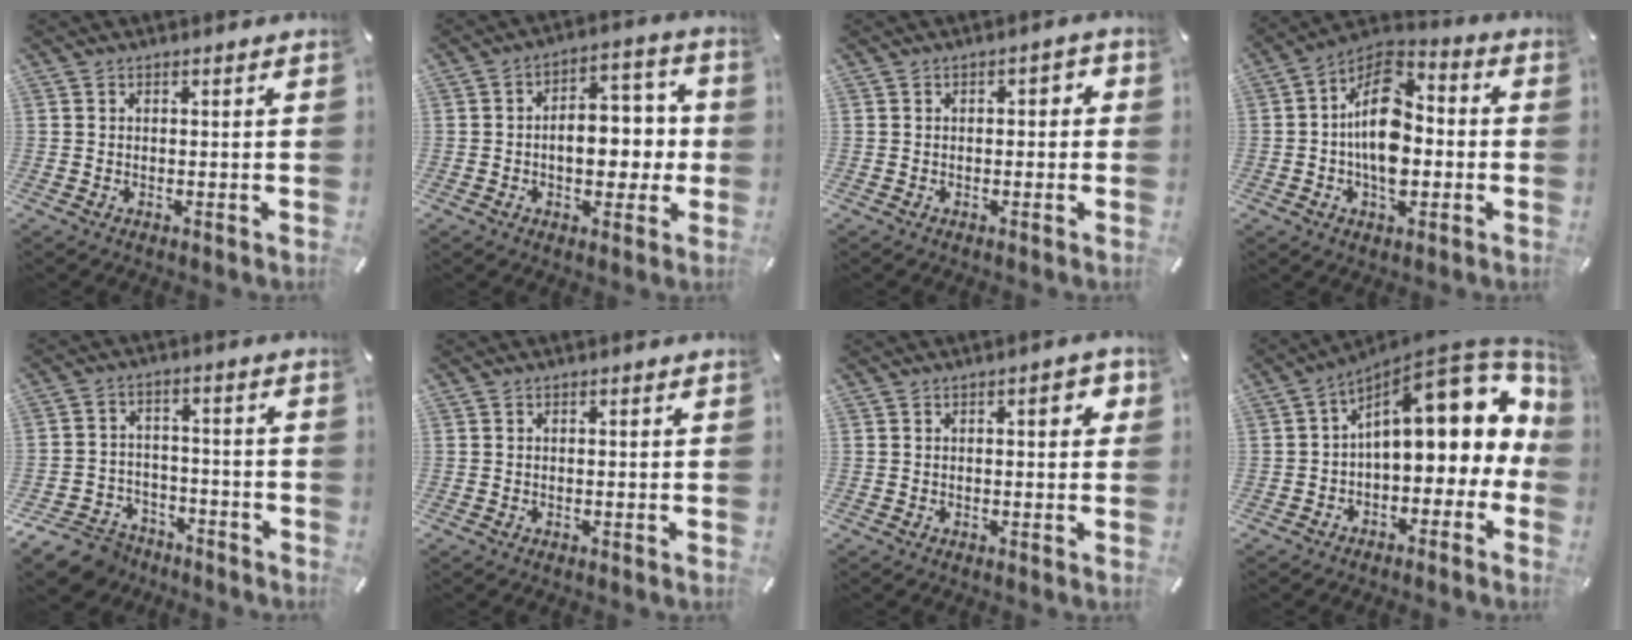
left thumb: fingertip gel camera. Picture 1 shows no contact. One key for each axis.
{"total": 10.3, "fx": -1.4, "fy": 7.1, "fz": 7.3, "tx": -0.085, "ty": 0.009, "tz": -0.026}
{"total": 1.9, "fx": -0.7, "fy": 1.3, "fz": 1.2, "tx": -0.022, "ty": 0.011, "tz": -0.017}
{"total": 15.5, "fx": -1.7, "fy": 9.7, "fz": 11.9, "tx": -0.216, "ty": 0.005, "tz": -0.031}
{"total": 8.9, "fx": -6.9, "fy": 5.3, "fz": 2.2, "tx": -0.041, "ty": 0.043, "tz": -0.128}
{"total": 0.0}
{"total": 3.9, "fx": 1.0, "fy": 1.5, "fz": 3.4, "tx": -0.036, "ty": -0.002, "tz": 0.007}
{"total": 17.8, "fx": 6.2, "fy": 9.3, "fz": 13.8, "tx": -0.172, "ty": -0.049, "tz": 0.106}